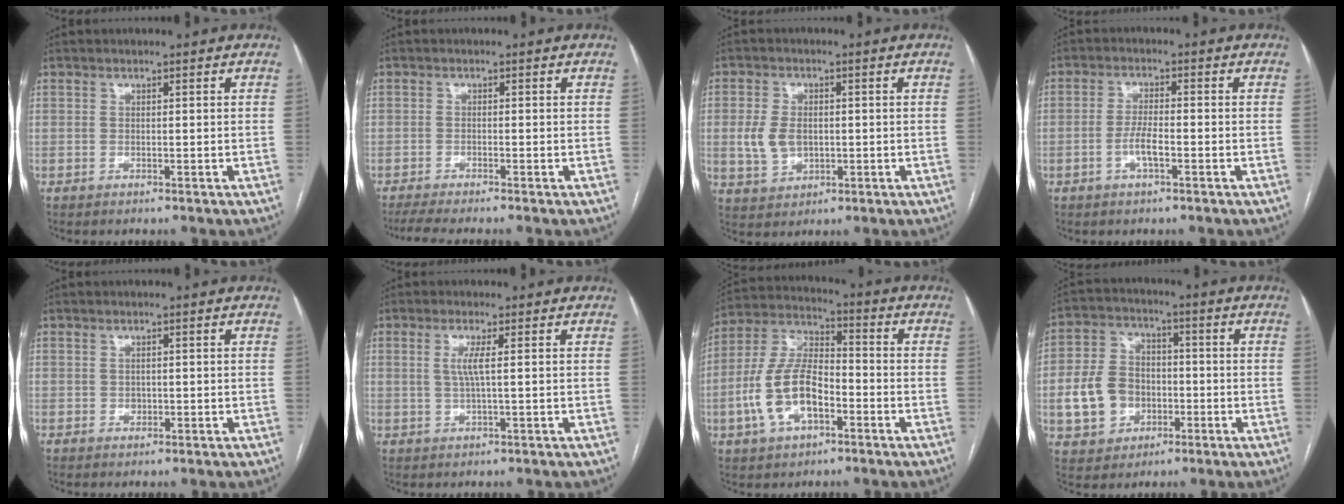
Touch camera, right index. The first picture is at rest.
{"total": 3.4, "force": [-2.9, -0.1, 1.7], "torque": [-0.030, -0.010, -0.055]}
{"total": 5.7, "force": [-0.2, 4.0, 4.1], "torque": [-0.089, 0.008, 0.006]}
{"total": 3.8, "force": [-1.4, 0.7, 3.4], "torque": [-0.066, 0.004, -0.027]}
{"total": 1.0, "force": [-0.1, 0.8, 0.5], "torque": [-0.009, 0.001, 0.000]}
{"total": 3.0, "force": [0.6, -0.1, 3.0], "torque": [-0.066, -0.002, 0.011]}
{"total": 12.5, "force": [-4.1, 6.0, 10.2], "torque": [-0.225, 0.018, -0.078]}
{"total": 10.2, "force": [-2.3, 8.3, 5.5], "torque": [-0.132, 0.025, -0.033]}